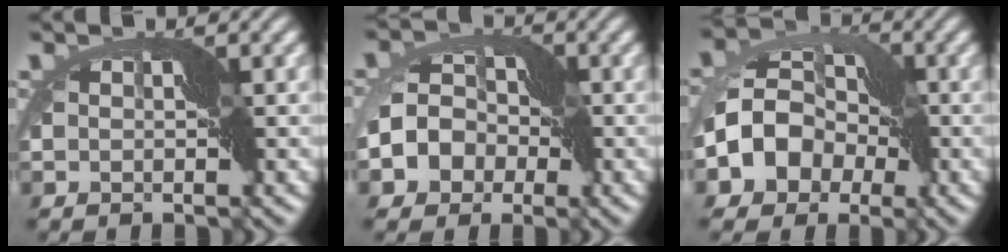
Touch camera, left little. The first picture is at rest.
{"total": 5.4, "force": [-1.0, 4.3, 3.2], "torque": [-0.052, -0.005, -0.040]}
{"total": 7.1, "force": [-1.6, 5.3, 4.5], "torque": [-0.079, -0.001, -0.053]}